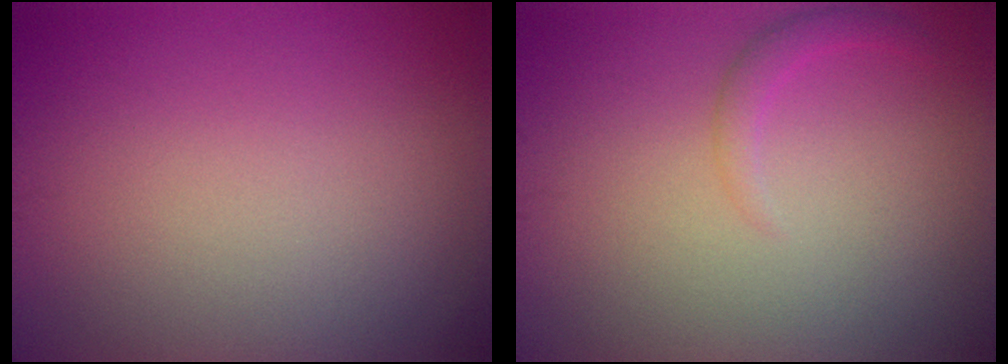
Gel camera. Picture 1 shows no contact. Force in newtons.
{"total": 1.4, "press": 1.4, "slide": 0.1}